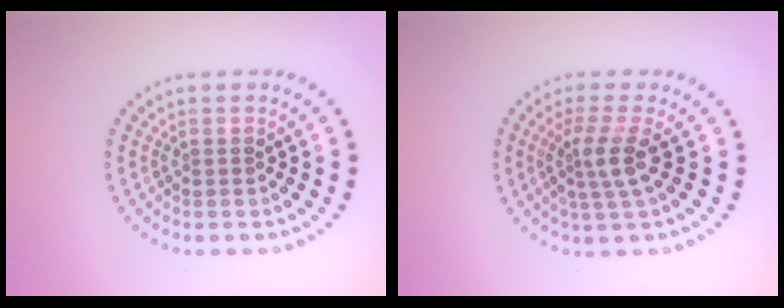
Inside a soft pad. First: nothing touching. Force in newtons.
{"total": 2.8, "press": 2.1, "slide": 1.8}